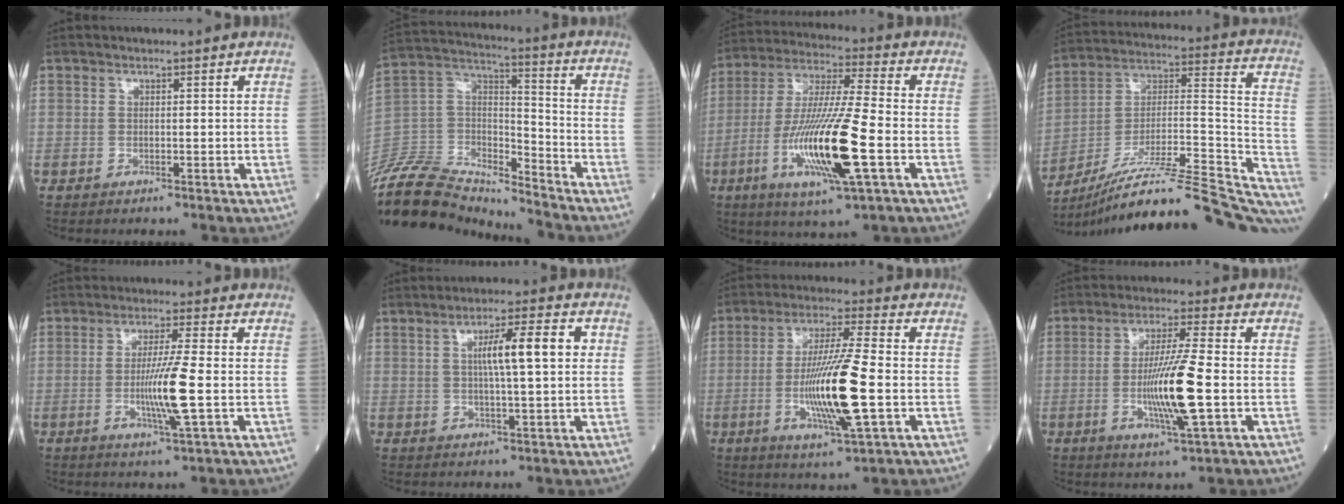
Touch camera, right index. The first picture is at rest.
{"total": 19.4, "force": [-18.8, 3.4, 3.4], "torque": [-0.068, 0.043, -0.330]}
{"total": 17.4, "force": [-5.1, 1.2, 16.6], "torque": [-0.334, -0.018, -0.092]}
{"total": 32.3, "force": [-27.7, 2.3, 16.5], "torque": [-0.177, -0.003, -0.405]}
{"total": 7.7, "force": [-1.3, -0.6, 7.6], "torque": [-0.142, -0.011, -0.024]}
{"total": 7.8, "force": [1.5, 0.7, 7.6], "torque": [-0.125, 0.013, 0.024]}
{"total": 14.1, "force": [-2.6, 0.6, 13.8], "torque": [-0.265, -0.012, -0.049]}
{"total": 11.0, "force": [-2.0, 0.1, 10.8], "torque": [-0.204, -0.011, -0.040]}